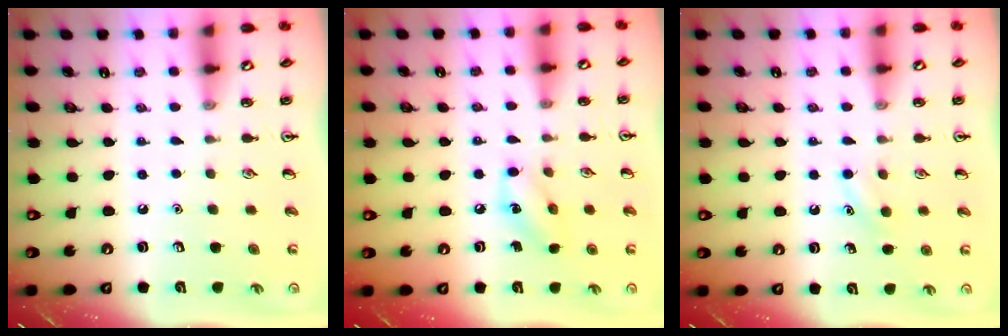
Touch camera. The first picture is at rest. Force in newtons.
{"total": 6.8, "press": 6.7, "slide": 0.9}
{"total": 4.9, "press": 4.7, "slide": 1.3}